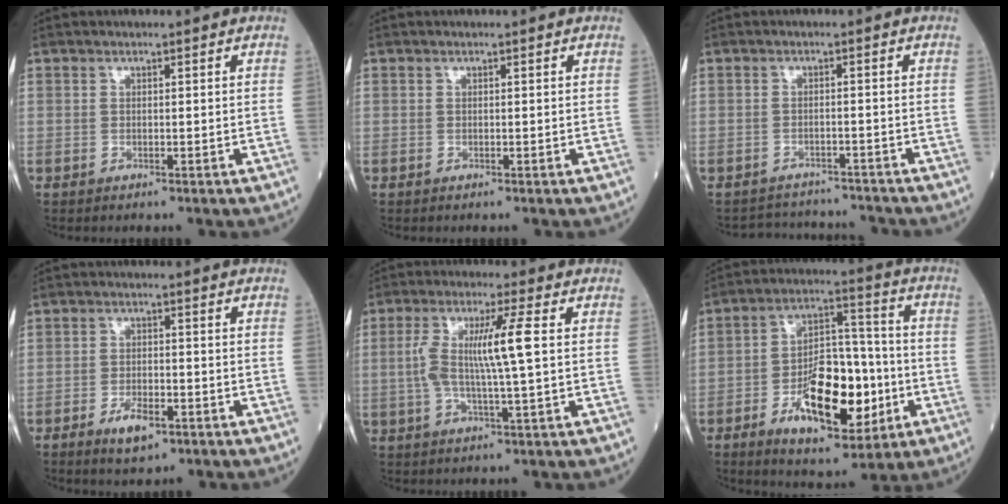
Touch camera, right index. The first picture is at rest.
{"total": 0.0}
{"total": 6.9, "force": [-6.8, 1.1, -0.1], "torque": [0.002, 0.013, -0.091]}
{"total": 4.7, "force": [-2.8, 1.8, 3.4], "torque": [-0.063, -0.001, -0.044]}
{"total": 8.5, "force": [0.7, -0.1, 8.5], "torque": [-0.173, 0.009, 0.012]}
{"total": 15.8, "force": [-4.9, 6.4, 13.6], "torque": [-0.234, 0.010, -0.071]}